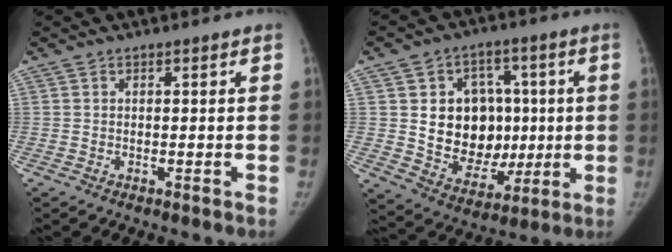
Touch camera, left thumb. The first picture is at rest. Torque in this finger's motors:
{"motor_torque": [1.78, 1.86, 0.99, -1.01, 0.20]}